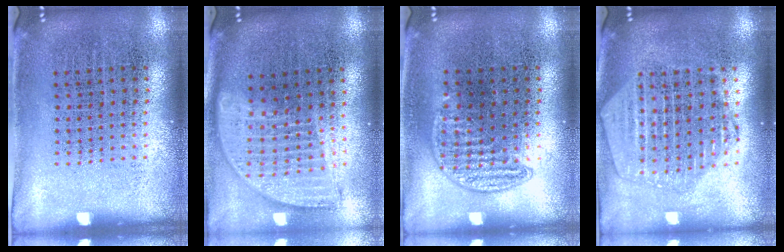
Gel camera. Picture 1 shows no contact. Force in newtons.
{"total": 1.8, "press": 1.5, "slide": 1.0}
{"total": 0.8, "press": 0.7, "slide": 0.4}
{"total": 2.2, "press": 1.9, "slide": 0.9}